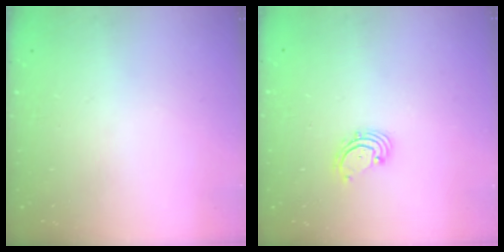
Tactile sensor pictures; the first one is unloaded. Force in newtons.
{"total": 2.2, "press": 2.1, "slide": 0.7}